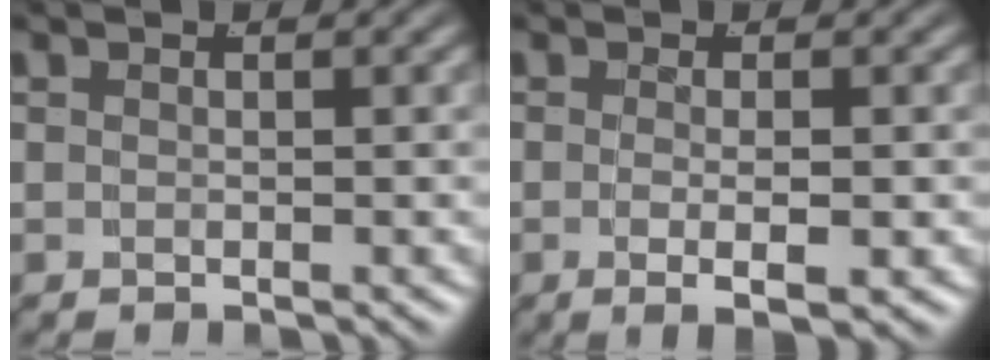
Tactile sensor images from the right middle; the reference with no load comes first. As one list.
[{"total": 3.2, "force": [-1.5, 0.2, 2.8], "torque": [-0.048, -0.016, -0.017]}]